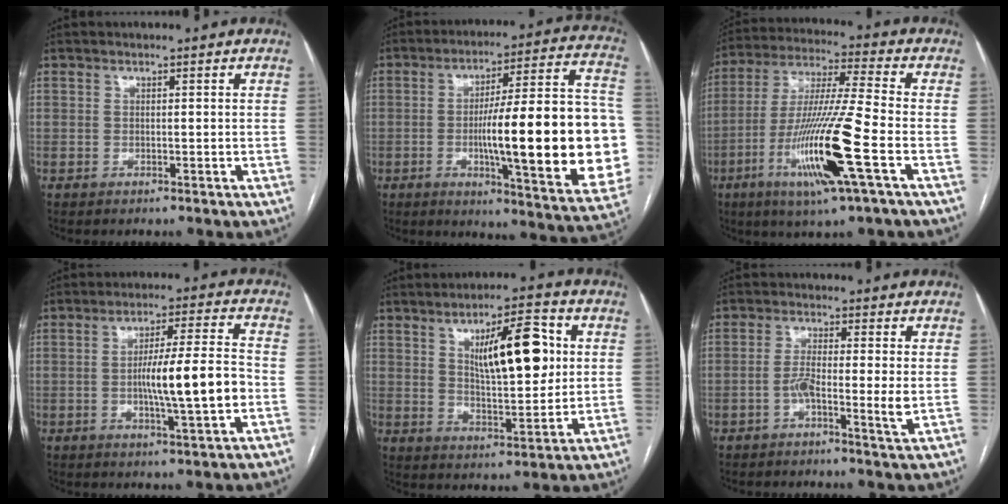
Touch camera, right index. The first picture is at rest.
{"total": 26.6, "force": [-3.3, 3.7, 26.1], "torque": [-0.299, 0.017, -0.043]}
{"total": 17.2, "force": [-6.0, -0.2, 16.1], "torque": [-0.325, -0.021, -0.114]}
{"total": 10.5, "force": [-1.9, 0.1, 10.4], "torque": [-0.172, 0.004, -0.032]}
{"total": 12.6, "force": [3.4, 3.4, 11.6], "torque": [-0.182, 0.008, 0.059]}
{"total": 5.0, "force": [-1.0, 0.1, 4.9], "torque": [-0.092, -0.003, -0.021]}